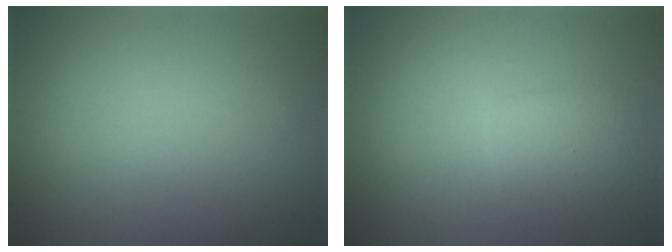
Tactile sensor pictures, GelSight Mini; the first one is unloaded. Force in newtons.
{"total": 2.2, "press": 2.2, "slide": 0.1}